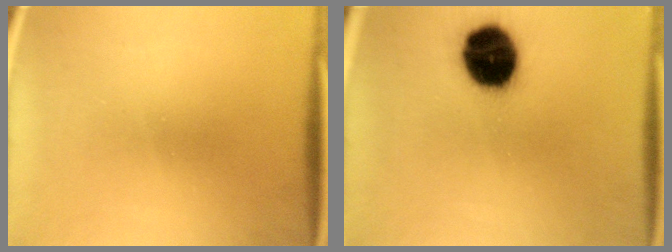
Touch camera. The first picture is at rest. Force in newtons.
{"total": 16.1}